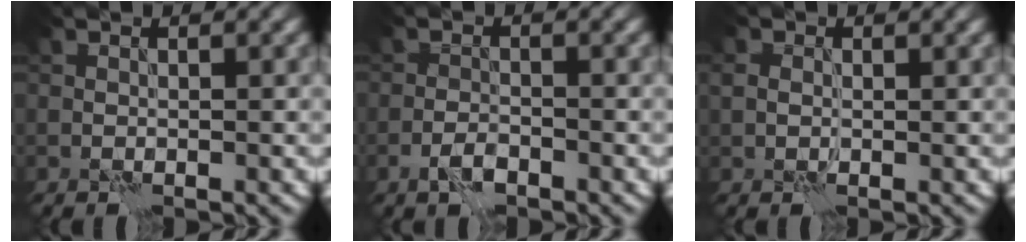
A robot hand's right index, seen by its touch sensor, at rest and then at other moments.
{"total": 1.8, "force": [-1.2, 0.8, 1.2], "torque": [-0.023, 0.003, -0.026]}
{"total": 1.9, "force": [0.4, 1.4, 1.1], "torque": [-0.025, 0.004, 0.005]}